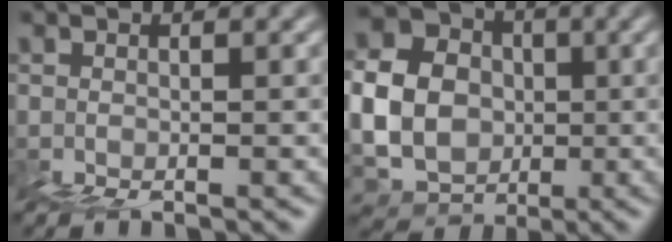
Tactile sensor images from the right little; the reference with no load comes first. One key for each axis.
{"total": 6.5, "fx": 0.8, "fy": 5.7, "fz": 2.9, "tx": -0.059, "ty": 0.013, "tz": 0.015}